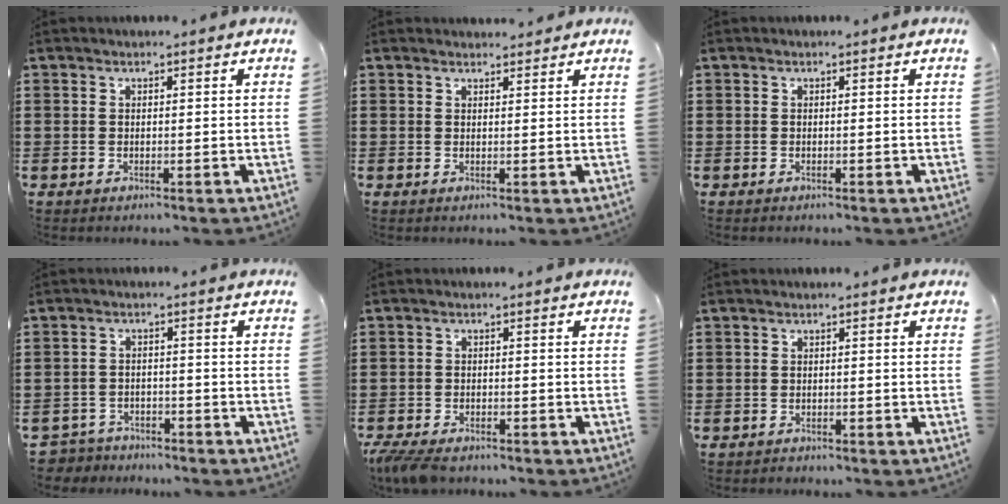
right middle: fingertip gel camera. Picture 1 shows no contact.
{"total": 1.3, "force": [1.2, 0.3, 0.1], "torque": [0.003, 0.000, 0.022]}
{"total": 0.0}
{"total": 3.3, "force": [-3.2, 0.6, -0.3], "torque": [-0.011, -0.004, -0.072]}
{"total": 3.0, "force": [-2.7, 0.7, 1.1], "torque": [-0.042, -0.005, -0.061]}
{"total": 0.6, "force": [-0.6, 0.2, -0.1], "torque": [0.001, 0.001, -0.014]}